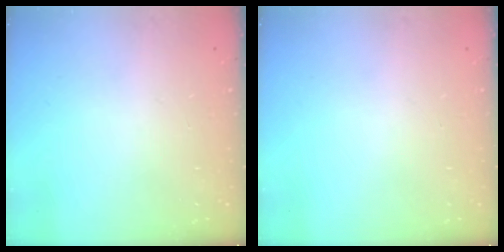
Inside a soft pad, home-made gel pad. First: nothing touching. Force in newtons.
{"total": 0.0}